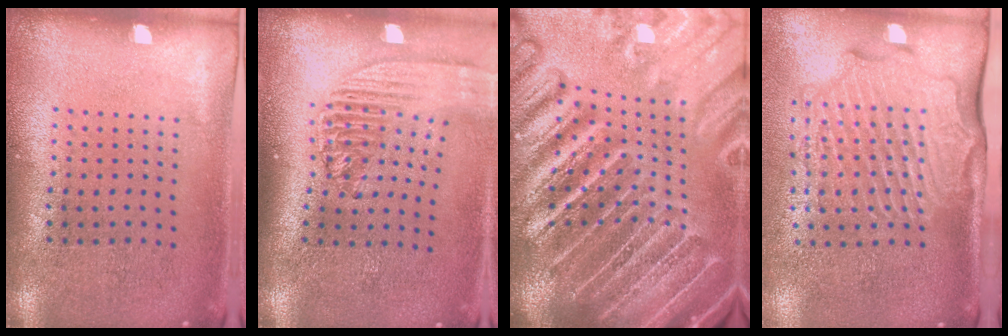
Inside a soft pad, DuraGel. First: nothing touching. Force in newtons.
{"total": 2.2, "press": 1.7, "slide": 1.4}
{"total": 5.7, "press": 4.9, "slide": 2.9}
{"total": 2.7, "press": 2.2, "slide": 1.7}